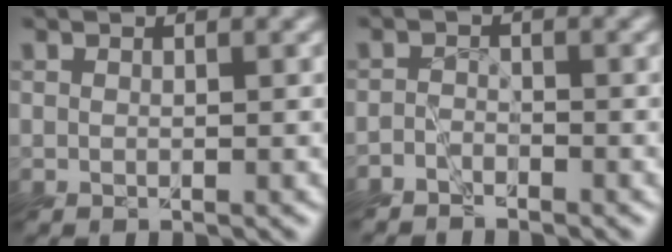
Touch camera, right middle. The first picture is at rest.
{"total": 1.8, "force": [-1.8, 0.5, 0.1], "torque": [0.009, -0.001, -0.041]}